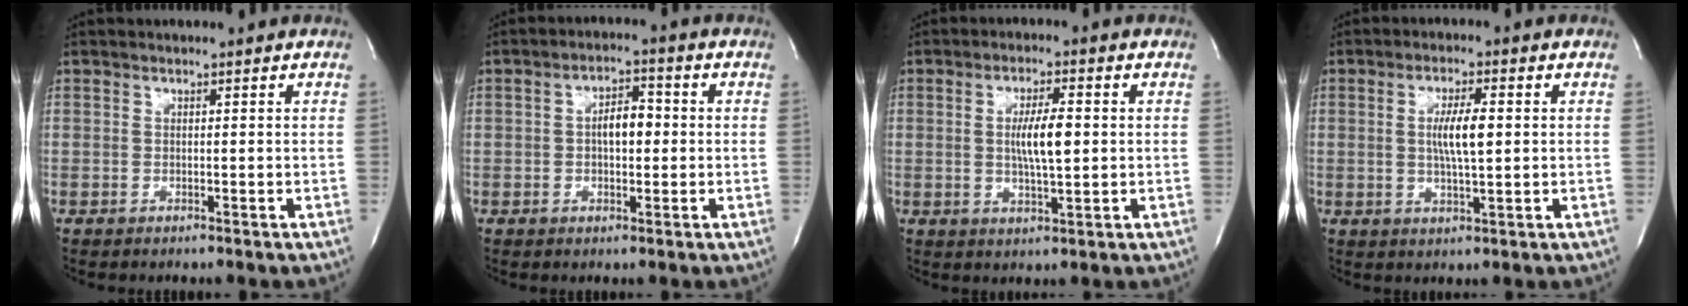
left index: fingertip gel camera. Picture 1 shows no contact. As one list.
[{"total": 4.8, "force": [-0.1, 2.2, 4.2], "torque": [-0.071, 0.013, -0.004]}, {"total": 6.2, "force": [0.3, 1.1, 6.1], "torque": [-0.109, 0.000, 0.005]}, {"total": 5.8, "force": [0.5, 0.9, 5.7], "torque": [-0.104, 0.000, 0.008]}]